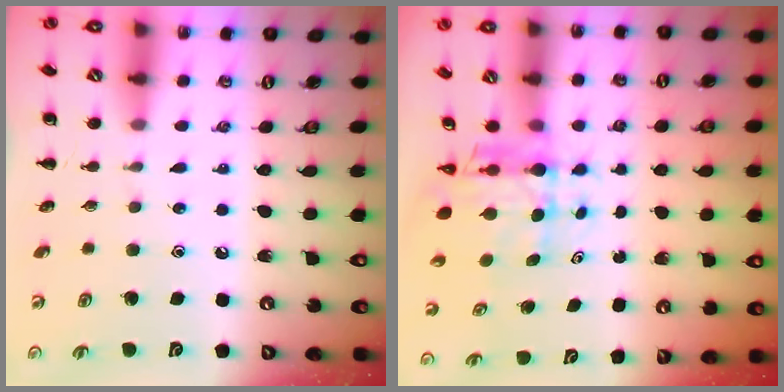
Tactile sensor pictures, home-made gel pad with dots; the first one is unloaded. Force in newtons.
{"total": 6.1, "press": 5.7, "slide": 2.2}